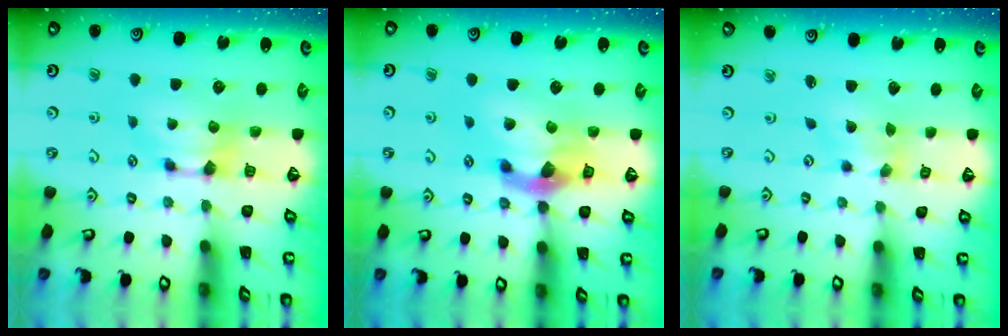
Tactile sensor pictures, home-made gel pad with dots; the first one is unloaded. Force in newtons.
{"total": 5.8, "press": 5.5, "slide": 2.1}
{"total": 1.5, "press": 1.1, "slide": 1.0}